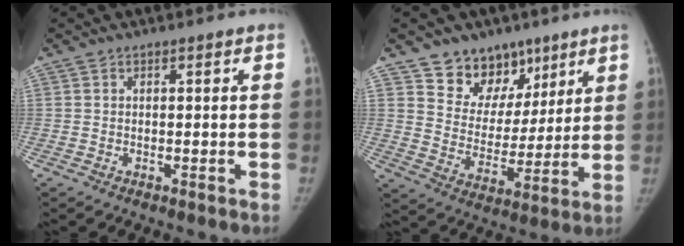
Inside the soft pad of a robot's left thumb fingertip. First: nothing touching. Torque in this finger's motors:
{"motor_torque": [0.02, 0.02, 0.09, 0.04, 0.01]}